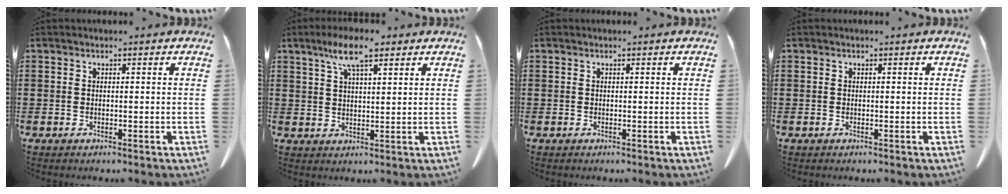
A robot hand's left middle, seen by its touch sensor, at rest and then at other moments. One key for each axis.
{"total": 6.9, "fx": 4.5, "fy": 1.4, "fz": 5.1, "tx": -0.109, "ty": 0.003, "tz": 0.077}
{"total": 0.0}
{"total": 0.0}